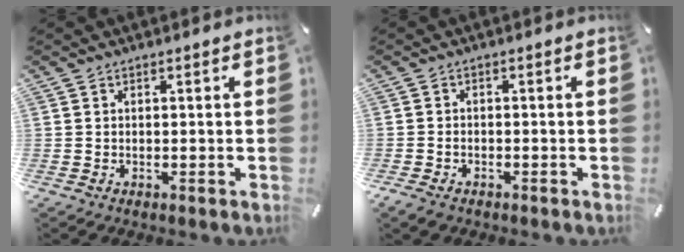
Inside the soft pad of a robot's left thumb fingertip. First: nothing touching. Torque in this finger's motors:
{"motor_torque": [-0.27, 0.38, -0.01, 0.08, 0.02]}